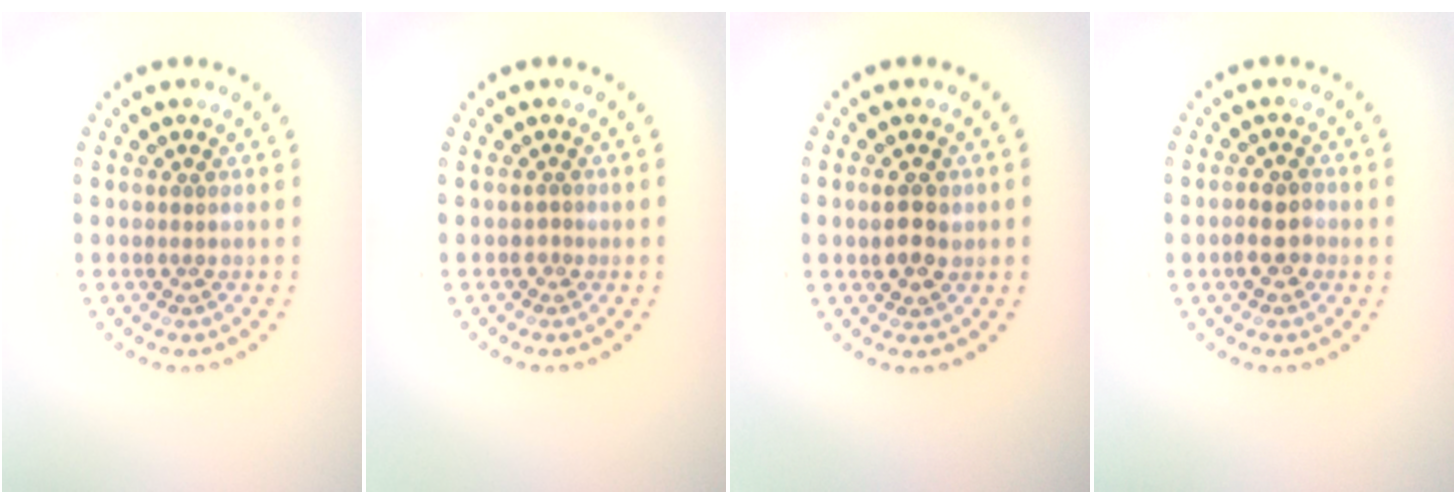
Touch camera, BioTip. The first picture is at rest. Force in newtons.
{"total": 0.5, "press": 0.3, "slide": 0.4}
{"total": 2.7, "press": 2.7, "slide": 0.5}
{"total": 2.3, "press": 2.3, "slide": 0.6}